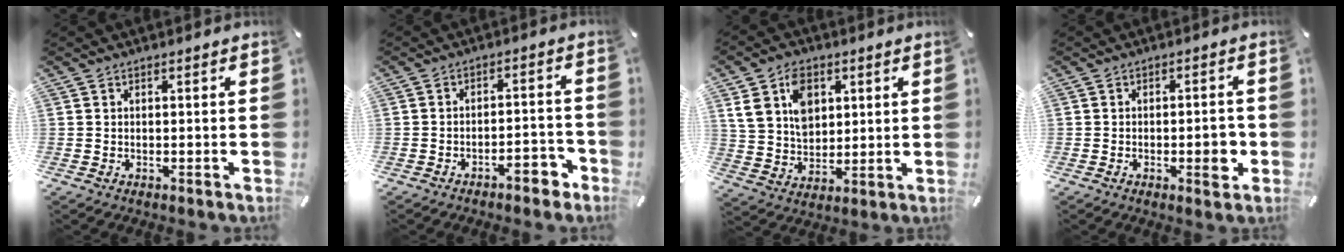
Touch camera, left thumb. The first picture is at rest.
{"total": 6.0, "force": [-4.1, 2.4, 3.6], "torque": [-0.053, 0.025, -0.070]}
{"total": 10.8, "force": [4.0, 8.2, 5.8], "torque": [-0.116, 0.003, 0.072]}
{"total": 5.4, "force": [-1.3, 2.4, 4.7], "torque": [-0.066, 0.008, -0.021]}